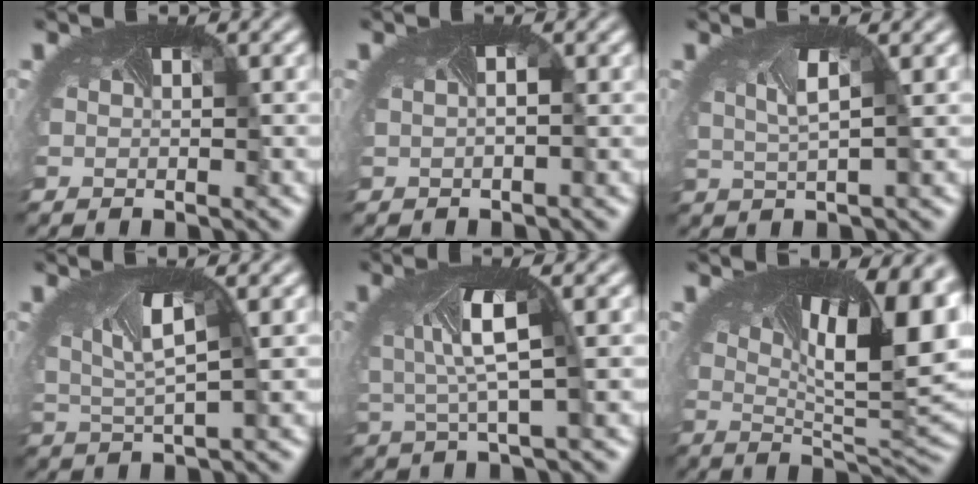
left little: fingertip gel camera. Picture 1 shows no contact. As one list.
[{"total": 0.9, "force": [0.2, 0.7, 0.5], "torque": [0.004, 0.016, 0.001]}, {"total": 2.3, "force": [0.7, 0.9, 2.0], "torque": [-0.045, 0.002, 0.014]}, {"total": 4.5, "force": [1.4, 2.0, 3.7], "torque": [-0.083, 0.003, 0.026]}, {"total": 4.8, "force": [0.5, 1.6, 4.5], "torque": [-0.109, 0.002, 0.007]}, {"total": 14.5, "force": [3.9, 5.8, 12.7], "torque": [-0.185, 0.001, 0.061]}]